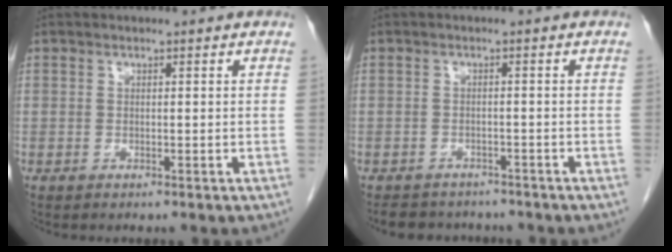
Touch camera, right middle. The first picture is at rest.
{"total": 6.6, "force": [-6.0, 2.6, 1.2], "torque": [-0.016, 0.001, -0.079]}